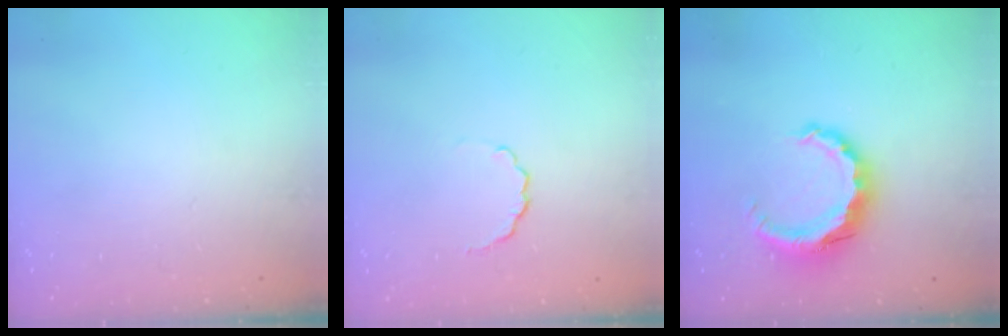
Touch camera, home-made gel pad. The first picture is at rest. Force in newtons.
{"total": 3.2, "press": 3.1, "slide": 1.0}
{"total": 8.5, "press": 8.5, "slide": 0.2}